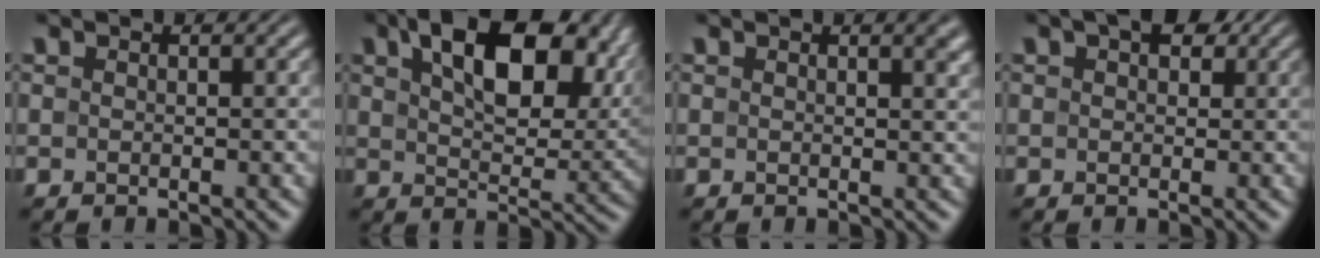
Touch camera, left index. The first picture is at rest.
{"total": 11.6, "force": [4.5, 6.1, 8.8], "torque": [-0.142, 0.005, 0.083]}
{"total": 2.4, "force": [1.4, 0.9, 1.8], "torque": [-0.010, 0.005, 0.018]}
{"total": 3.4, "force": [1.8, 1.9, 2.2], "torque": [-0.028, 0.012, 0.015]}